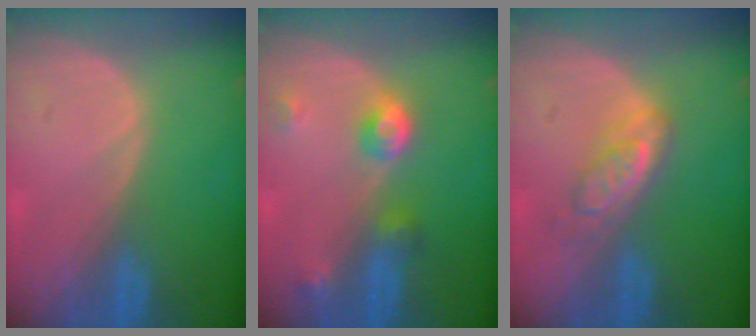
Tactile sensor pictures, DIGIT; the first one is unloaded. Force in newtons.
{"total": 4.8, "press": 4.4, "slide": 2.0}
{"total": 4.9, "press": 4.6, "slide": 1.9}